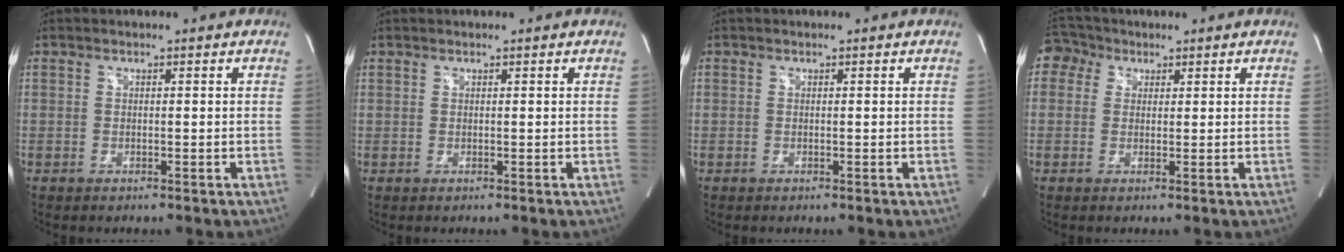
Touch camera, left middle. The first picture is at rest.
{"total": 0.0}
{"total": 0.0}
{"total": 4.1, "force": [1.9, 3.5, 0.7], "torque": [-0.018, 0.018, 0.035]}